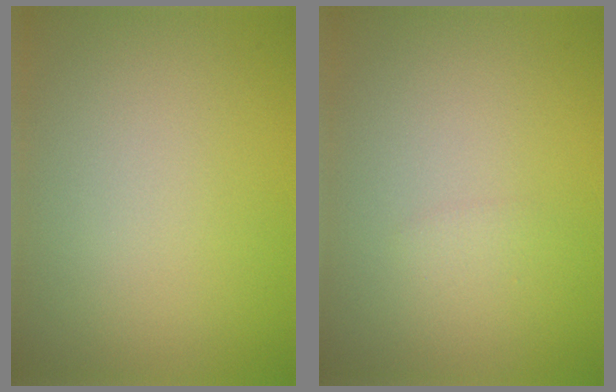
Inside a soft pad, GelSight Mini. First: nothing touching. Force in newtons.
{"total": 0.5, "press": 0.5, "slide": 0.0}